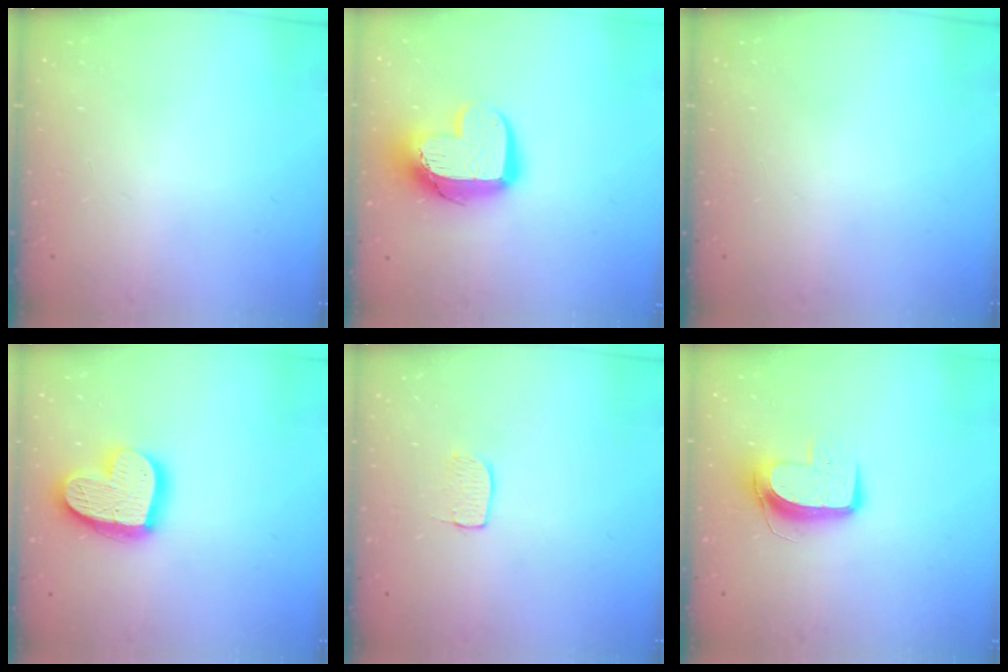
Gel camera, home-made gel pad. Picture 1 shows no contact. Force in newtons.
{"total": 13.3, "press": 13.3, "slide": 1.4}
{"total": 0.0}
{"total": 18.0, "press": 17.9, "slide": 1.3}
{"total": 5.0, "press": 5.0, "slide": 0.3}
{"total": 9.7, "press": 9.7, "slide": 0.4}